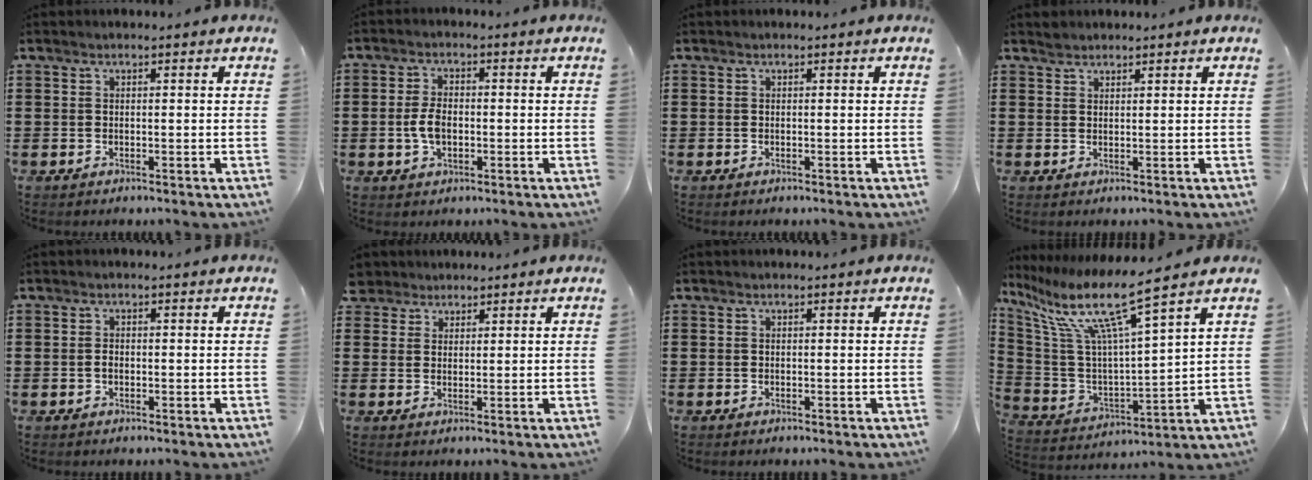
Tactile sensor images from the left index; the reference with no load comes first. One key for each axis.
{"total": 4.4, "fx": -0.5, "fy": 2.4, "fz": 3.6, "tx": -0.089, "ty": -0.002, "tz": -0.016}
{"total": 0.0}
{"total": 1.4, "fx": 1.3, "fy": 0.5, "fz": 0.0, "tx": -0.003, "ty": 0.000, "tz": 0.025}
{"total": 1.2, "fx": -0.1, "fy": 0.6, "fz": 1.0, "tx": -0.022, "ty": 0.002, "tz": -0.003}
{"total": 2.8, "fx": 2.2, "fy": 1.8, "fz": -0.1, "tx": -0.012, "ty": 0.009, "tz": 0.043}
{"total": 0.0}
{"total": 11.7, "fx": 7.7, "fy": 1.3, "fz": 8.8, "tx": -0.195, "ty": -0.045, "tz": 0.121}